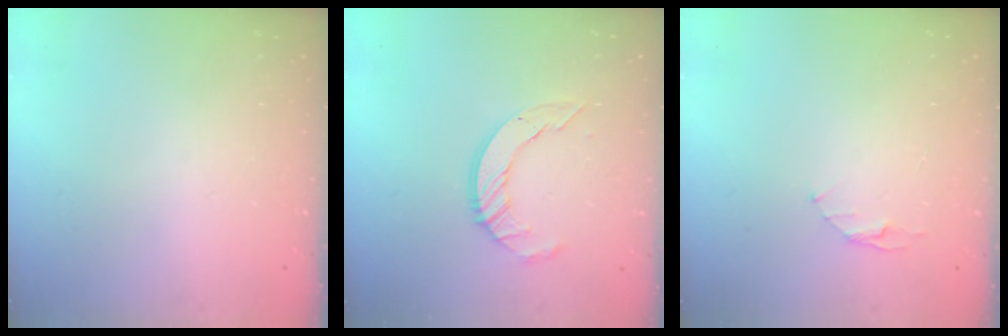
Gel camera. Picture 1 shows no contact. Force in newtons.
{"total": 9.3, "press": 9.3, "slide": 0.9}
{"total": 3.2, "press": 3.2, "slide": 0.4}